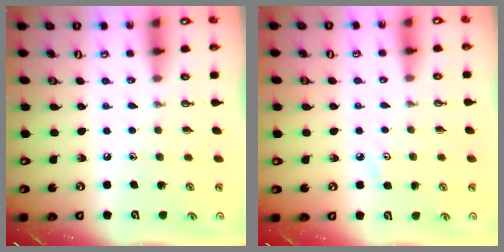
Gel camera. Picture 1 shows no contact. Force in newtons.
{"total": 2.6, "press": 2.6, "slide": 0.5}